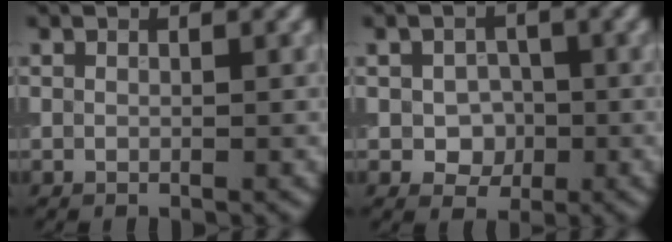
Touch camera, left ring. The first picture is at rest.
{"total": 2.8, "force": [-0.4, 2.3, 1.5], "torque": [-0.022, -0.004, -0.012]}